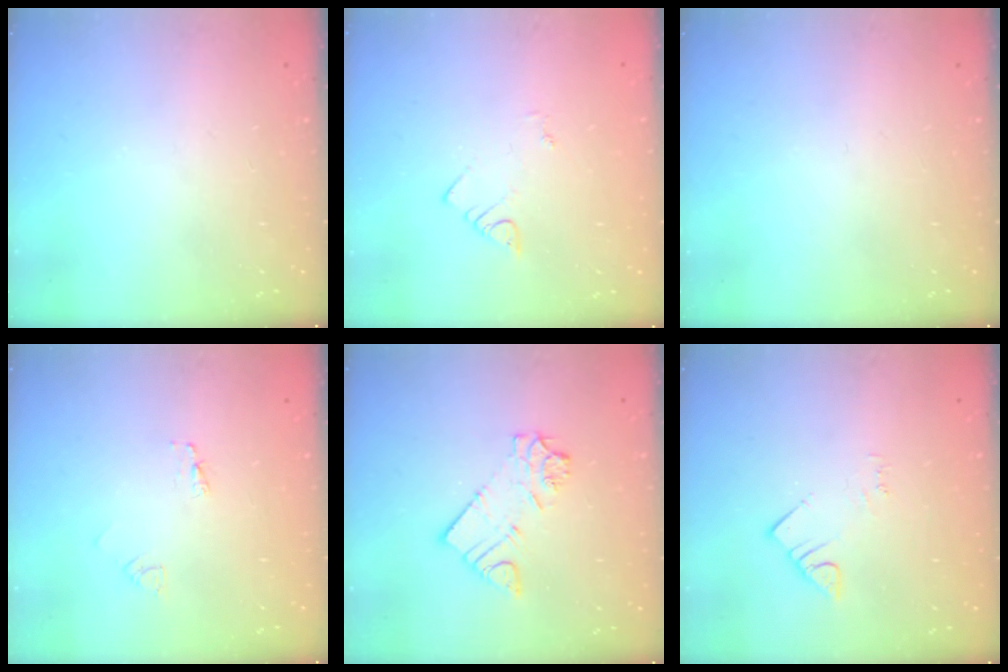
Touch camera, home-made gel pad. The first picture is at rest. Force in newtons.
{"total": 2.1, "press": 2.1, "slide": 0.3}
{"total": 0.0}
{"total": 1.5, "press": 1.5, "slide": 0.1}
{"total": 8.7, "press": 8.7, "slide": 0.6}
{"total": 2.5, "press": 2.4, "slide": 0.4}